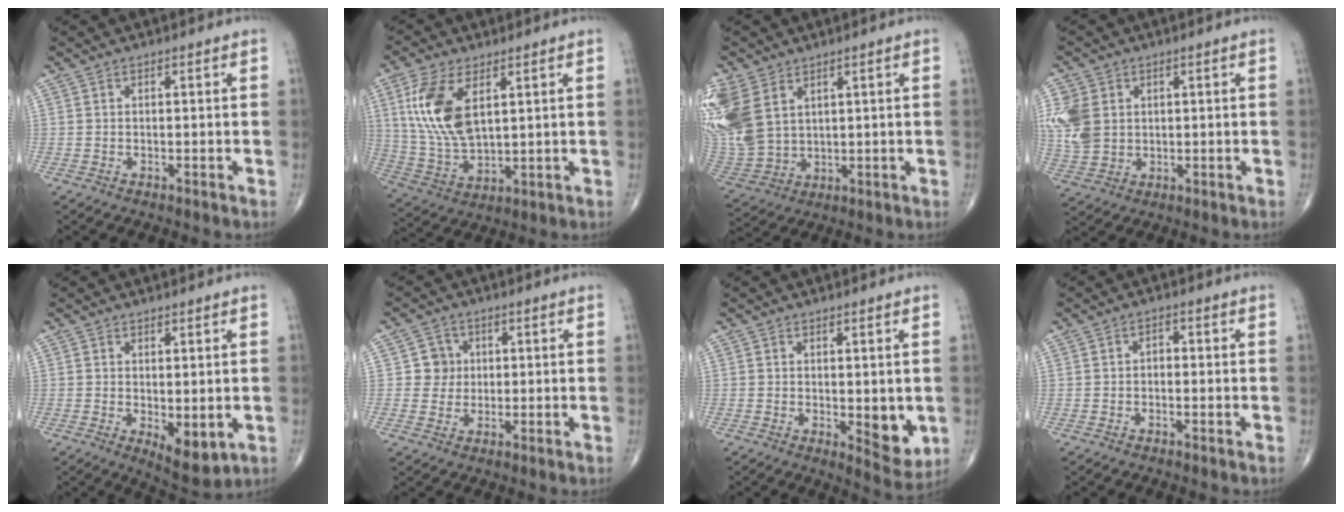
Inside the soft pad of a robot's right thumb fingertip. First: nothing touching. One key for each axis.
{"total": 13.6, "fx": 4.5, "fy": 6.9, "fz": 10.9, "tx": -0.227, "ty": -0.014, "tz": 0.098}
{"total": 15.9, "fx": 6.1, "fy": 11.0, "fz": 9.9, "tx": -0.250, "ty": -0.011, "tz": 0.138}
{"total": 9.1, "fx": 1.8, "fy": 7.2, "fz": 5.3, "tx": -0.111, "ty": -0.001, "tz": 0.043}
{"total": 6.2, "fx": -1.0, "fy": 2.7, "fz": 5.4, "tx": -0.065, "ty": -0.018, "tz": -0.004}
{"total": 4.1, "fx": 0.7, "fy": 4.0, "fz": 0.5, "tx": 0.022, "ty": 0.005, "tz": 0.004}
{"total": 6.2, "fx": -0.6, "fy": 2.7, "fz": 5.6, "tx": -0.054, "ty": -0.015, "tz": 0.000}
{"total": 1.7, "fx": -0.3, "fy": 1.2, "fz": 1.2, "tx": -0.011, "ty": 0.008, "tz": -0.010}